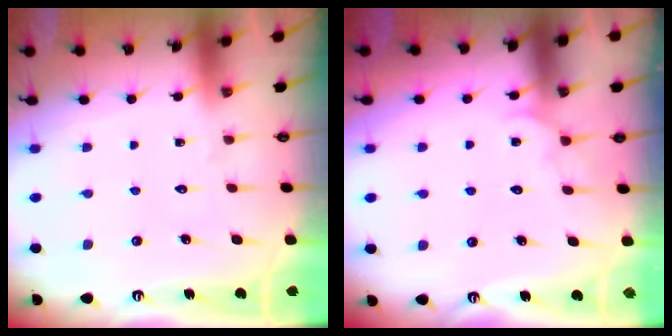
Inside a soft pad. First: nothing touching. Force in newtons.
{"total": 3.0, "press": 3.0, "slide": 0.3}